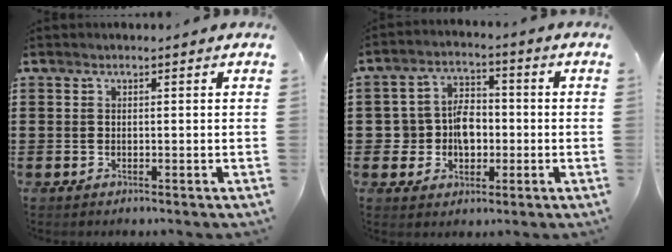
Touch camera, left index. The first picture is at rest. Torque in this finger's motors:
{"motor_torque": [1.15, 0.99, 0.28, 0.04]}